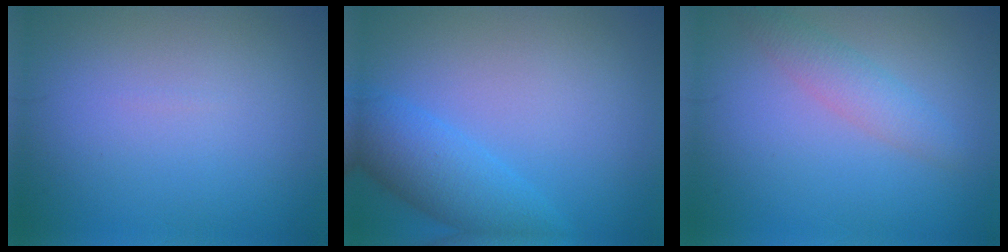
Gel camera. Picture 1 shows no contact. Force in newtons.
{"total": 3.6, "press": 3.6, "slide": 0.1}
{"total": 2.3, "press": 2.3, "slide": 0.0}